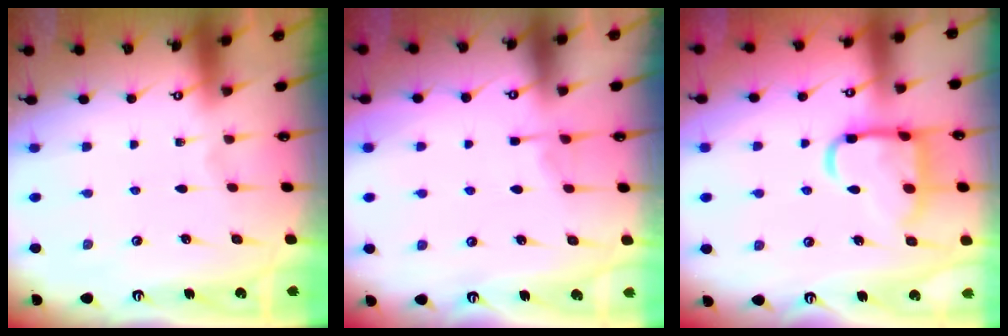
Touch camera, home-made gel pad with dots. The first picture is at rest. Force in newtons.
{"total": 3.0, "press": 3.0, "slide": 0.5}
{"total": 14.3, "press": 14.2, "slide": 1.4}